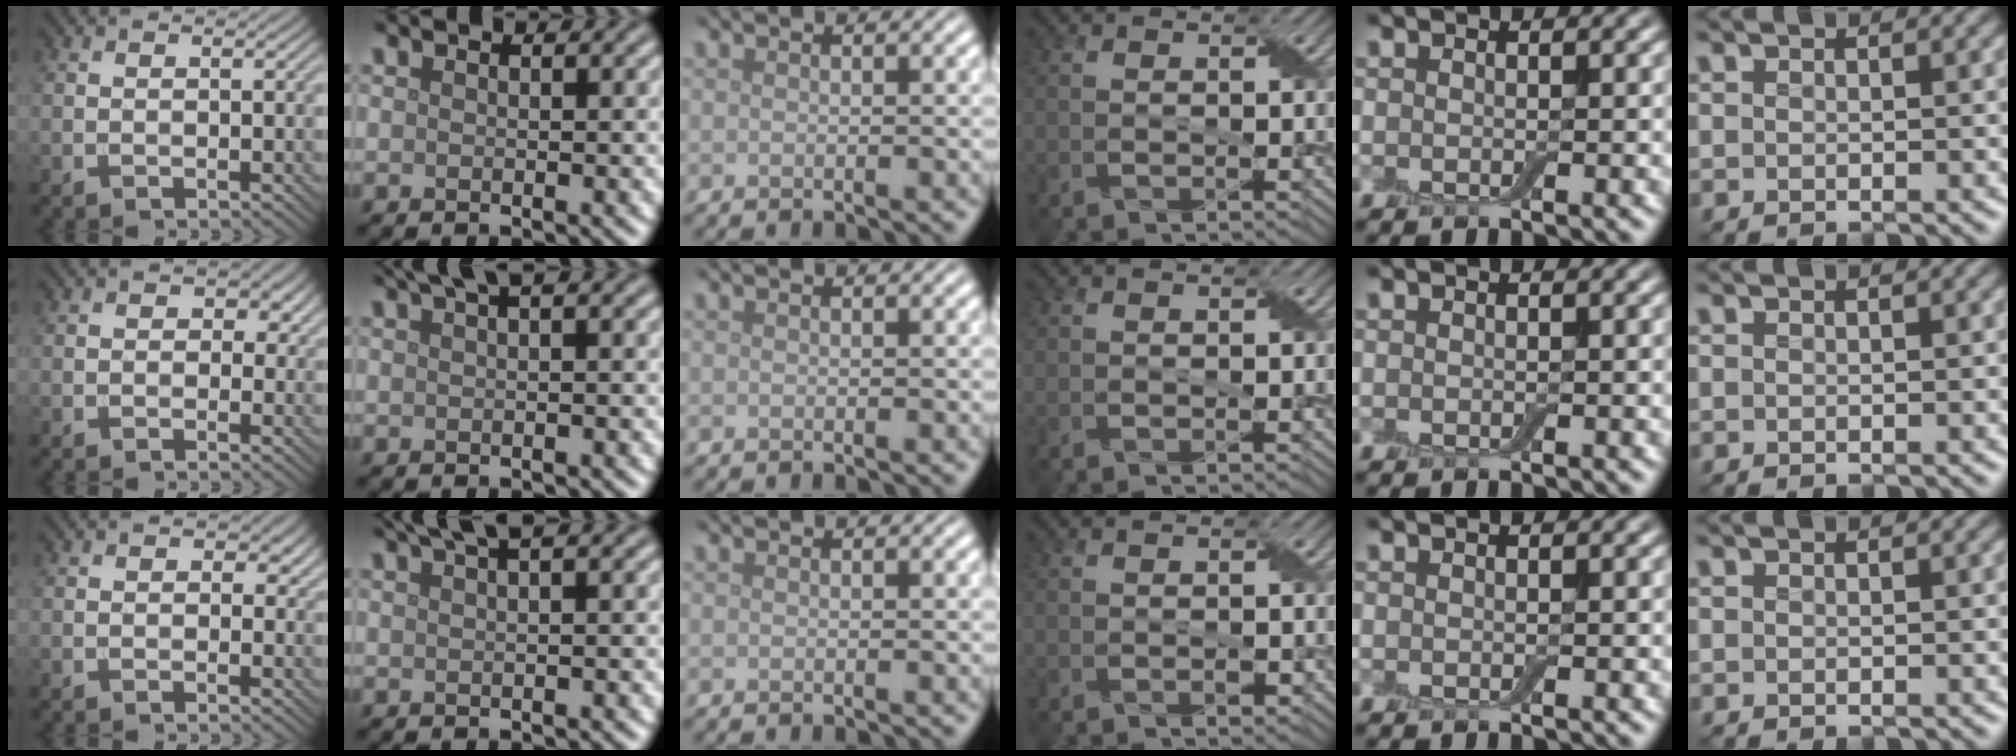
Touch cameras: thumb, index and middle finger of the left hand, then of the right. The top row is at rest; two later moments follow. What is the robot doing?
{"motion": "peel", "object": "small bumper sticker"}